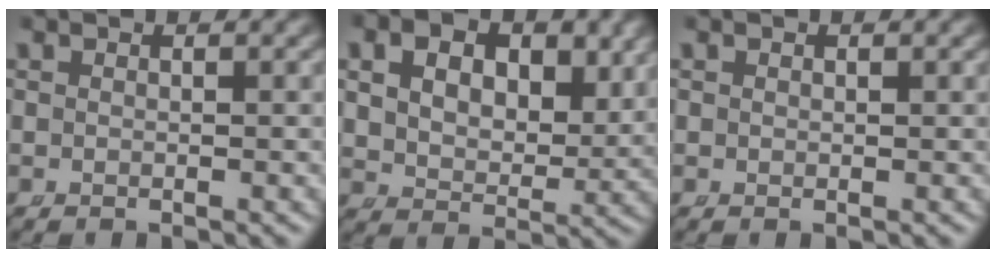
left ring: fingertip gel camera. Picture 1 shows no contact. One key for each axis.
{"total": 5.9, "fx": 2.3, "fy": 4.1, "fz": 3.6, "tx": -0.070, "ty": -0.025, "tz": 0.046}
{"total": 0.0}